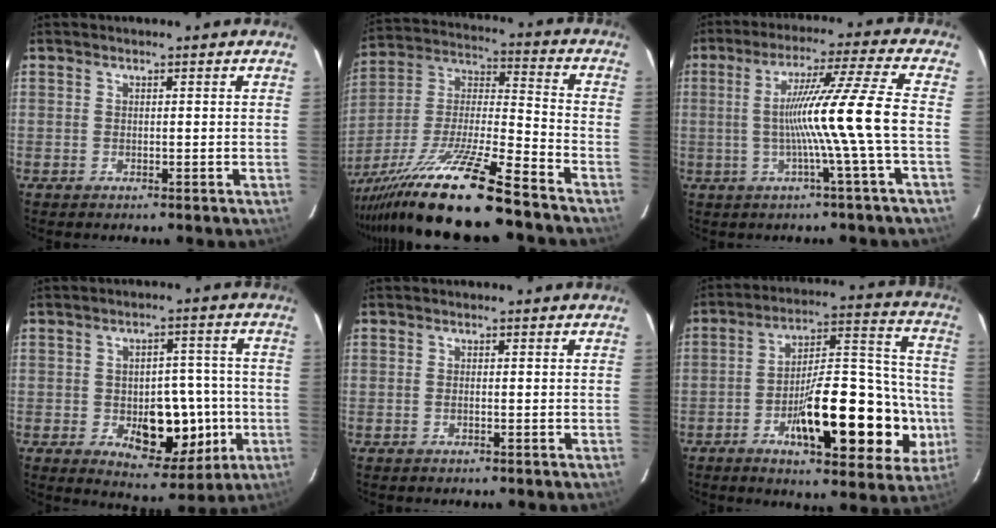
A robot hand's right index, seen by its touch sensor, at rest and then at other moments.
{"total": 19.8, "force": [-15.1, 0.6, 12.9], "torque": [-0.270, -0.028, -0.279]}
{"total": 11.6, "force": [-1.6, -2.9, 11.1], "torque": [-0.191, 0.006, -0.025]}
{"total": 11.2, "force": [-2.5, 5.9, 9.1], "torque": [-0.115, 0.010, -0.024]}
{"total": 0.5, "force": [-0.2, 0.1, 0.5], "torque": [-0.011, 0.001, -0.002]}
{"total": 21.4, "force": [-6.4, 6.1, 19.5], "torque": [-0.250, 0.028, -0.083]}